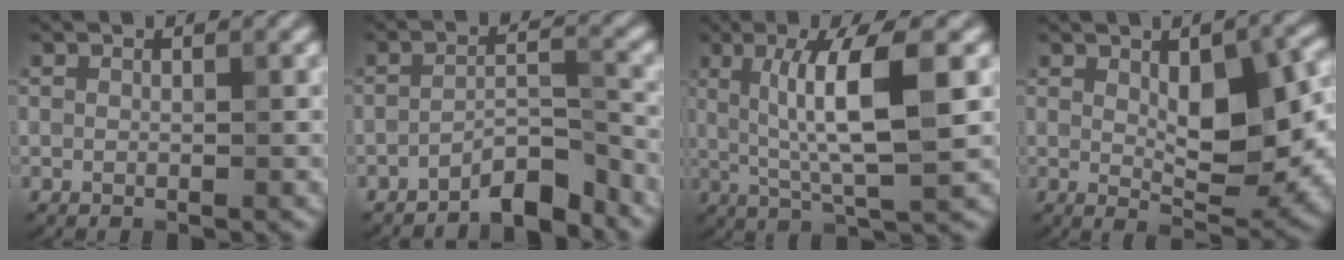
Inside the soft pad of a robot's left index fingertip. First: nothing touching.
{"total": 4.0, "force": [-3.4, 0.8, 2.0], "torque": [-0.032, 0.012, -0.065]}
{"total": 7.6, "force": [1.2, 1.4, 7.4], "torque": [-0.122, 0.002, 0.025]}
{"total": 9.0, "force": [0.9, 3.8, 8.2], "torque": [-0.123, -0.002, 0.024]}